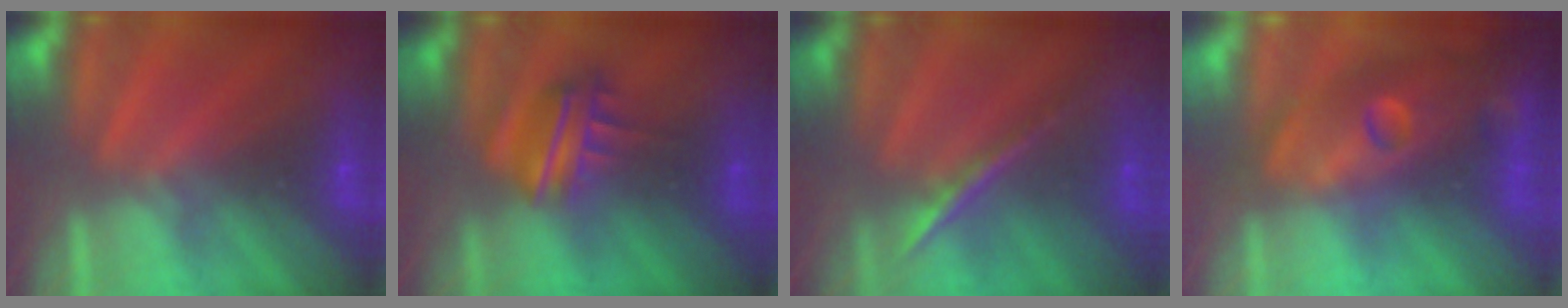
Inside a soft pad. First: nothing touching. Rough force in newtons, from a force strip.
{"total": 4.6}
{"total": 1.8}
{"total": 11.3}